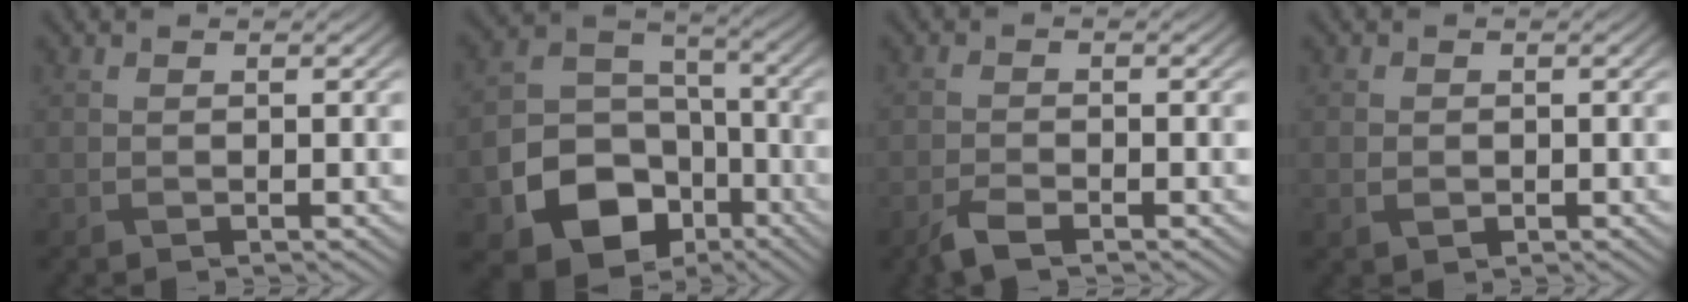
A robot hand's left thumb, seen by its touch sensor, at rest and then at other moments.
{"total": 13.5, "force": [-6.3, 9.9, 6.6], "torque": [-0.149, -0.046, -0.106]}
{"total": 2.8, "force": [-2.0, 0.7, 1.7], "torque": [-0.041, -0.004, -0.047]}
{"total": 1.5, "force": [-0.3, 1.2, 0.8], "torque": [-0.019, -0.007, -0.005]}